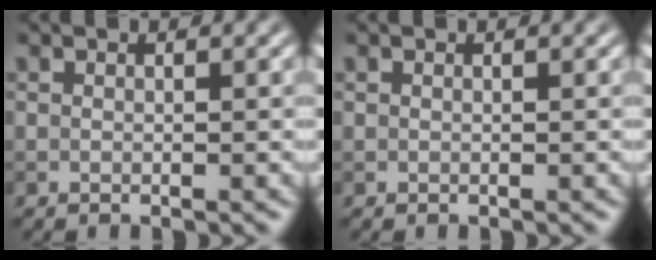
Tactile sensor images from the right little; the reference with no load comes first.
{"total": 0.0}